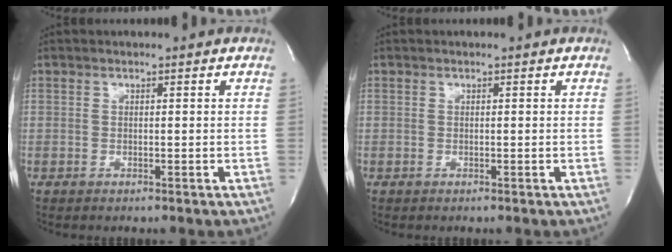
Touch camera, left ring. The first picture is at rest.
{"total": 0.0}